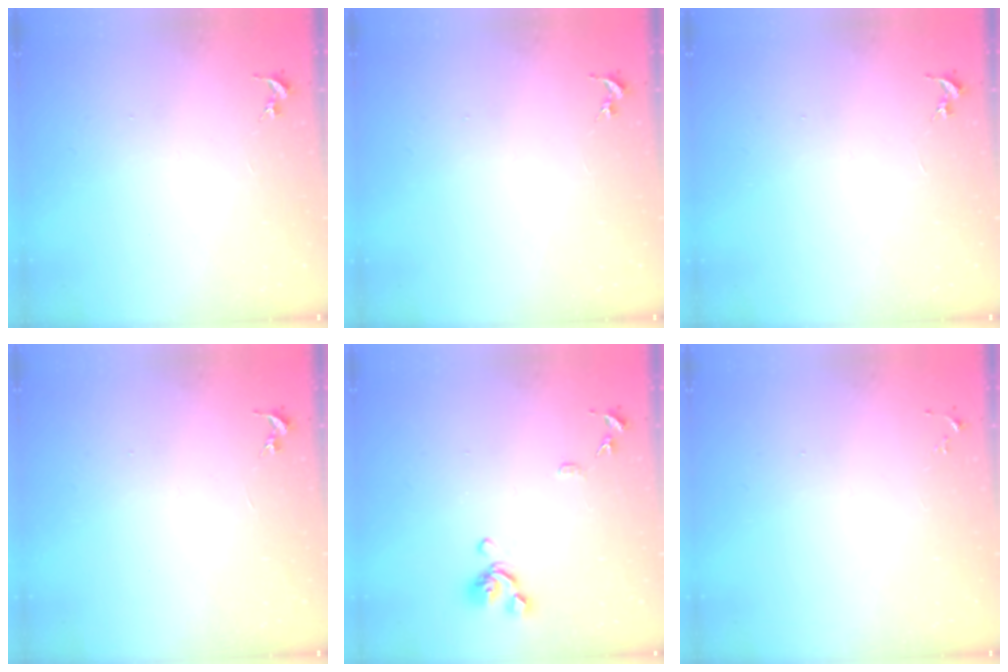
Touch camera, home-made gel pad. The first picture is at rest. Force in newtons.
{"total": 0.0}
{"total": 0.0}
{"total": 0.0}
{"total": 10.4, "press": 10.3, "slide": 1.3}
{"total": 4.1, "press": 4.0, "slide": 0.5}